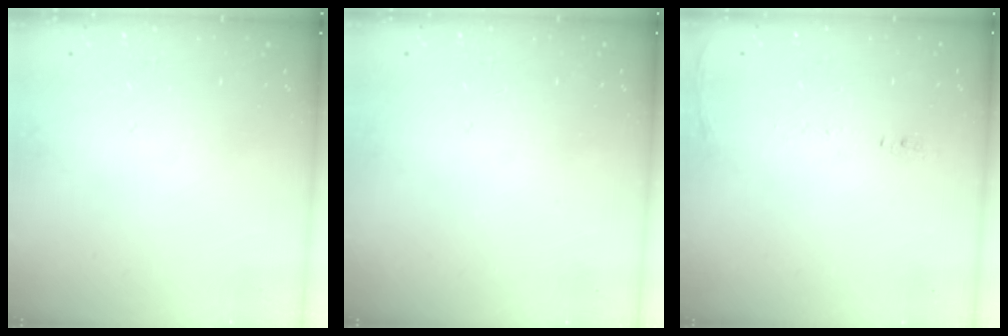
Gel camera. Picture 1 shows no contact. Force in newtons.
{"total": 12.1, "press": 3.1, "slide": 11.7}
{"total": 6.1, "press": 6.0, "slide": 0.9}